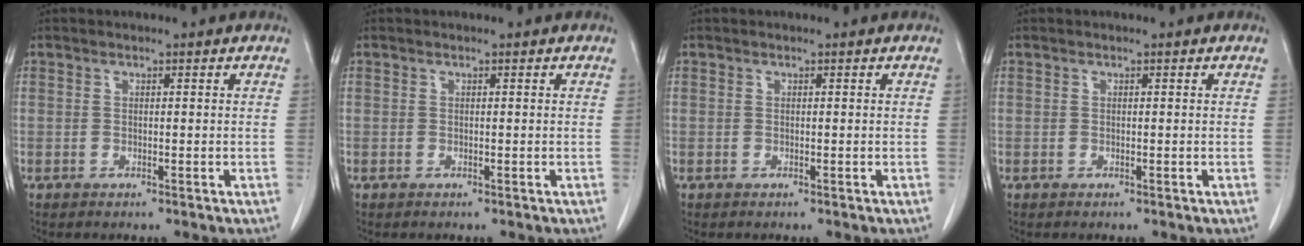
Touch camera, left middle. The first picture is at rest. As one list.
[{"total": 0.0}, {"total": 0.0}, {"total": 0.0}]